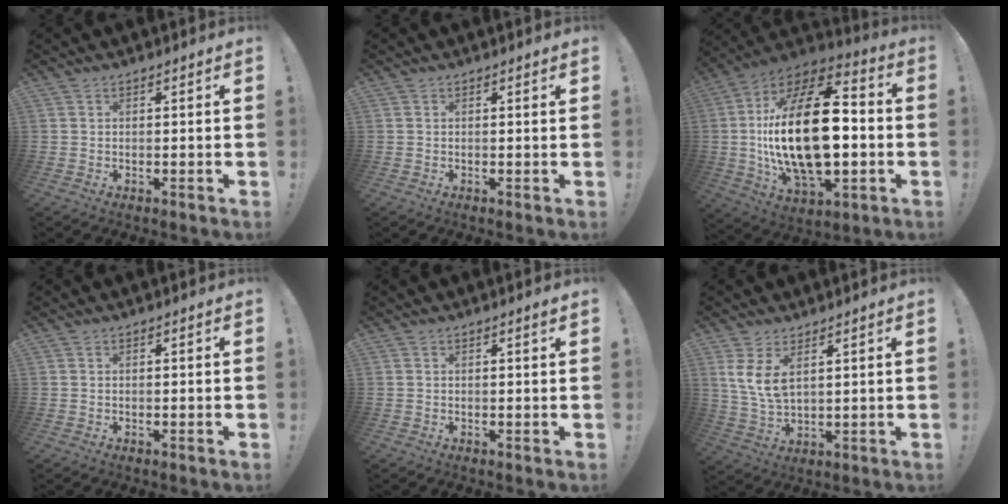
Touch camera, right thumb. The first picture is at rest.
{"total": 0.7, "force": [0.3, -0.2, 0.6], "torque": [-0.010, 0.000, 0.004]}
{"total": 29.7, "force": [-1.0, 15.1, 25.5], "torque": [-0.470, 0.005, -0.019]}
{"total": 0.0}
{"total": 1.2, "force": [0.6, -0.2, 1.0], "torque": [-0.011, -0.004, 0.007]}
{"total": 7.4, "force": [3.9, 3.4, 5.4], "torque": [-0.099, -0.019, 0.071]}